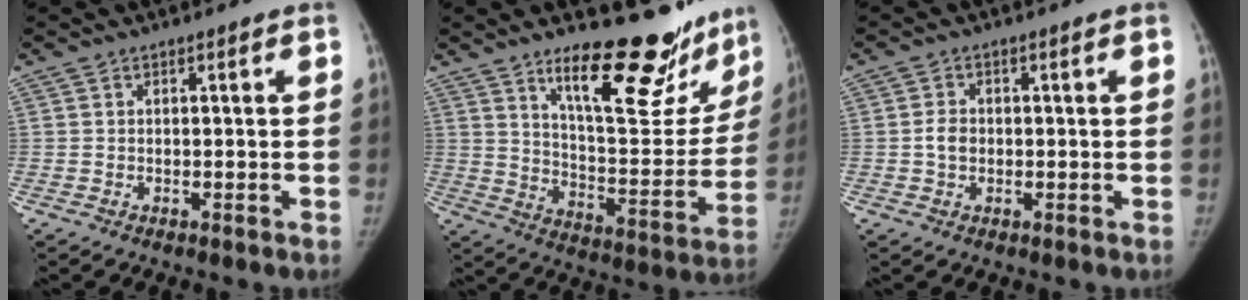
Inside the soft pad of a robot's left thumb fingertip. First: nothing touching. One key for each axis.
{"total": 22.4, "fx": 16.6, "fy": 7.4, "fz": 13.1, "tx": -0.131, "ty": -0.118, "tz": 0.245}
{"total": 2.6, "fx": -0.1, "fy": 2.0, "fz": 1.6, "tx": -0.027, "ty": 0.007, "tz": -0.004}